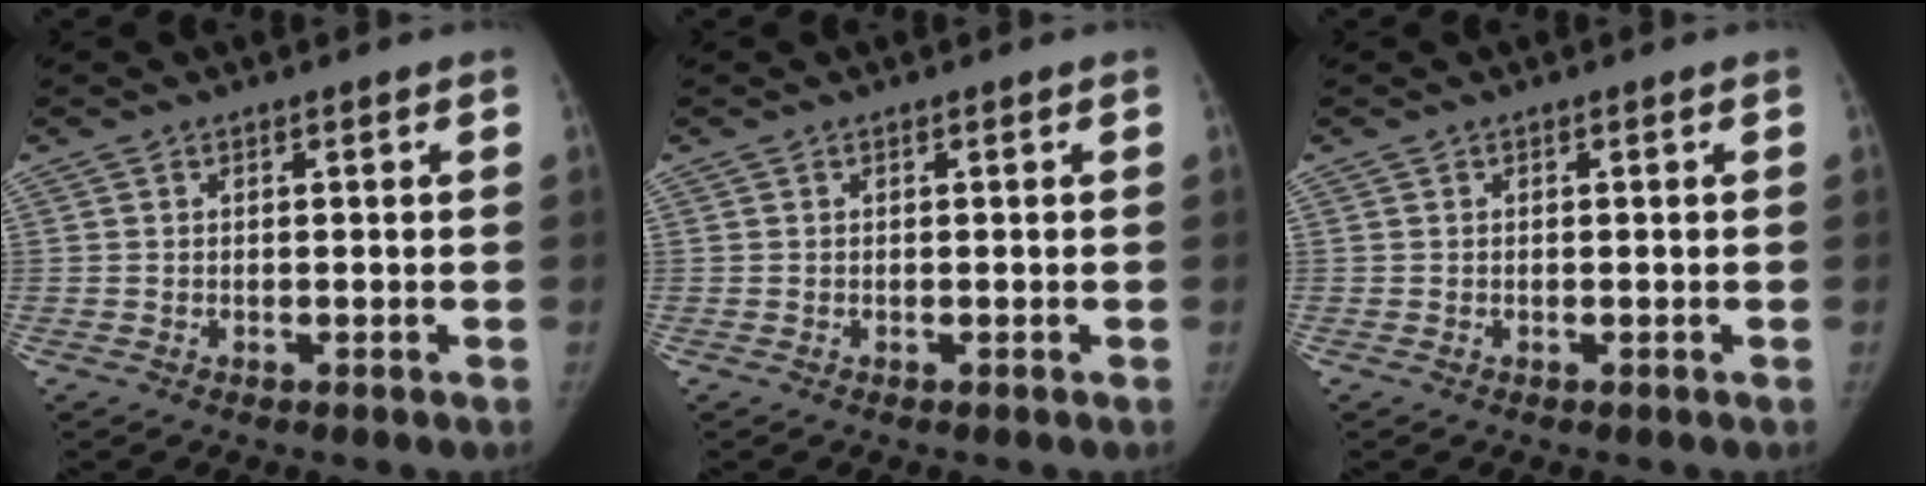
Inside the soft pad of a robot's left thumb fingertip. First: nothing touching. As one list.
[{"total": 0.0}, {"total": 0.0}]